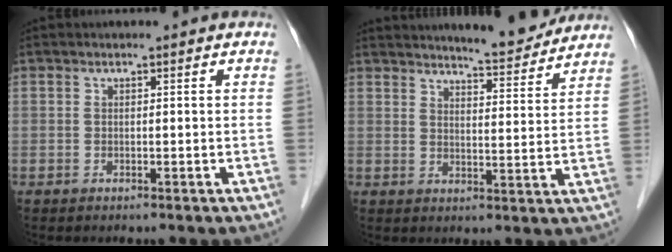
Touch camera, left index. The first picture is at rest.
{"total": 8.7, "force": [8.3, 0.4, 2.6], "torque": [-0.047, -0.009, 0.111]}